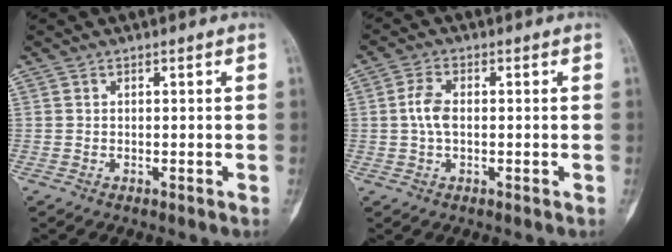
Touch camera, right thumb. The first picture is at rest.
{"total": 4.3, "force": [0.0, 2.3, 3.6], "torque": [-0.078, 0.007, -0.005]}